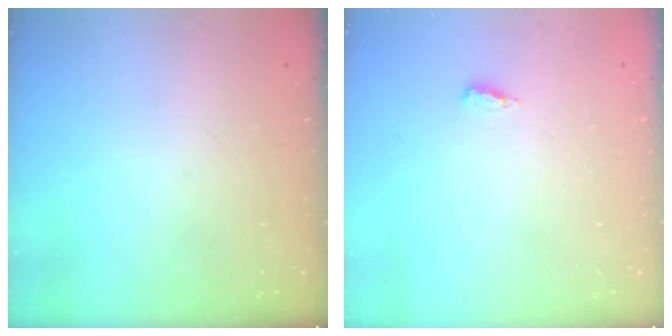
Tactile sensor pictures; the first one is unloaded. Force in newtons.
{"total": 2.7, "press": 2.5, "slide": 1.0}